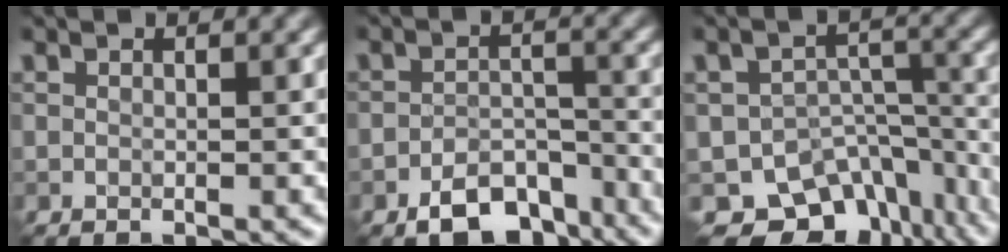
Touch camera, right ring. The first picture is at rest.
{"total": 5.6, "force": [-3.8, 2.9, 2.8], "torque": [-0.035, -0.003, -0.062]}
{"total": 9.4, "force": [-6.9, 5.6, 3.1], "torque": [-0.028, -0.008, -0.089]}